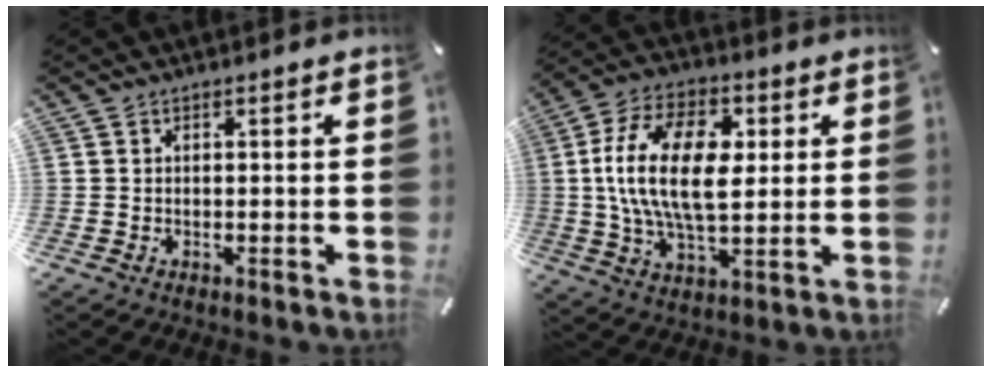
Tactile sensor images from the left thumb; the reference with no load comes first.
{"total": 18.0, "force": [2.3, 10.0, 14.8], "torque": [-0.305, 0.009, 0.040]}